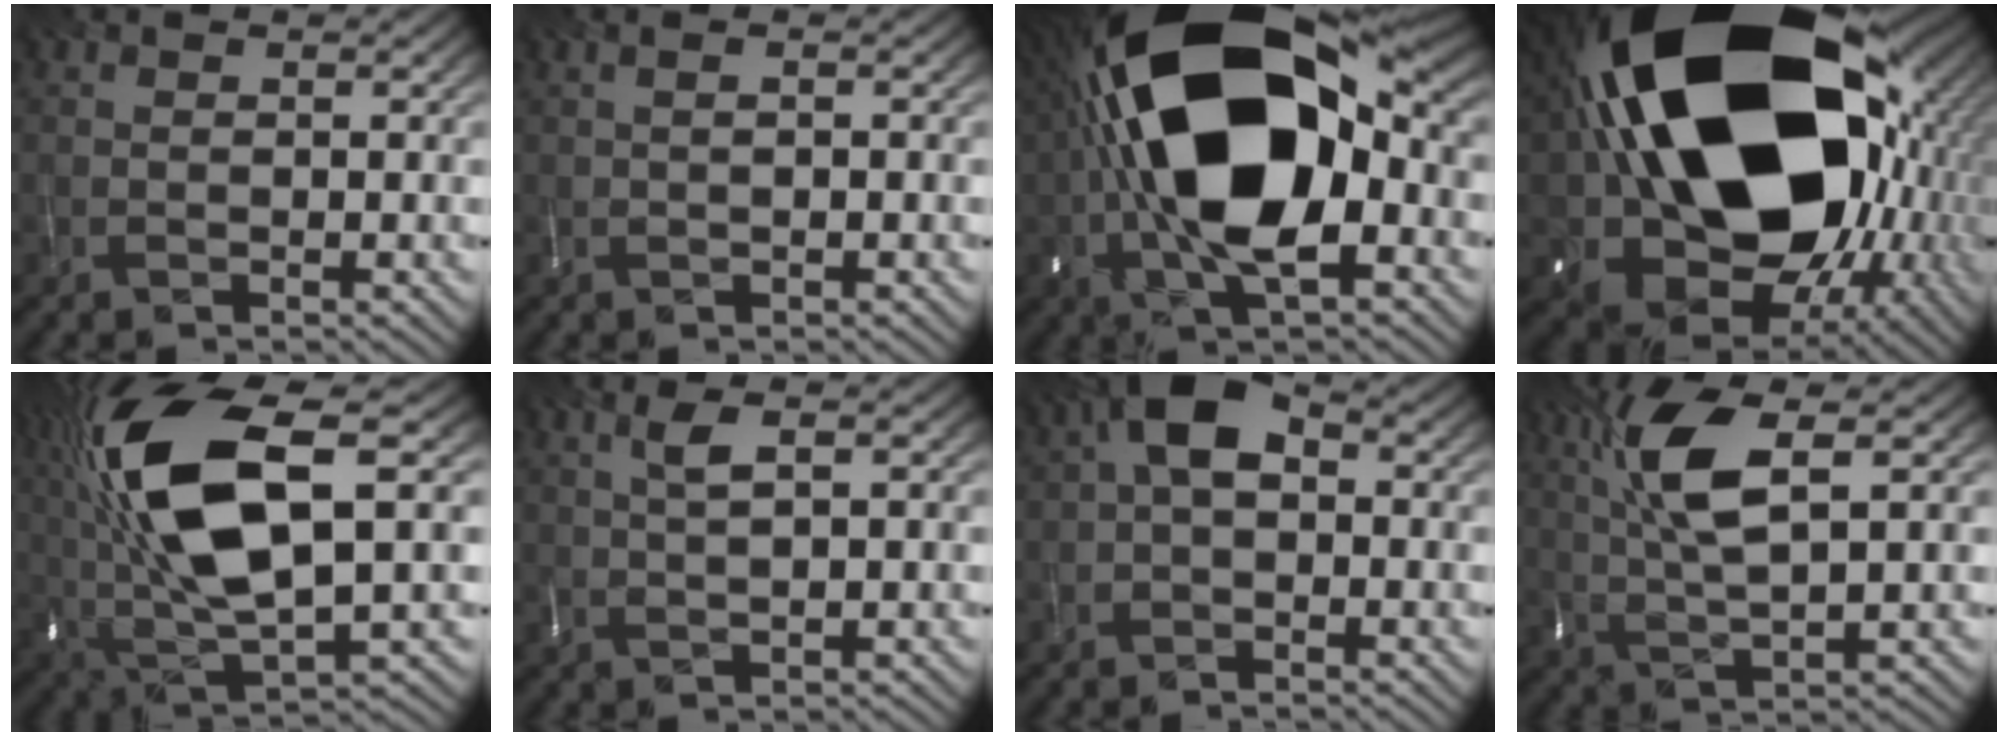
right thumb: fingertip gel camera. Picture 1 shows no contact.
{"total": 0.7, "force": [0.0, -0.3, 0.7], "torque": [-0.014, 0.005, 0.001]}
{"total": 19.6, "force": [-0.7, 10.2, 16.8], "torque": [-0.326, 0.001, -0.017]}
{"total": 24.1, "force": [2.8, 17.2, 16.6], "torque": [-0.327, -0.063, 0.066]}
{"total": 16.7, "force": [3.4, 6.7, 14.9], "torque": [-0.333, 0.013, 0.062]}
{"total": 2.6, "force": [0.9, 0.2, 2.4], "torque": [-0.055, 0.007, 0.021]}
{"total": 5.6, "force": [0.6, 3.3, 4.5], "torque": [-0.082, 0.020, -0.003]}
{"total": 8.6, "force": [2.7, 2.4, 7.8], "torque": [-0.175, 0.009, 0.054]}